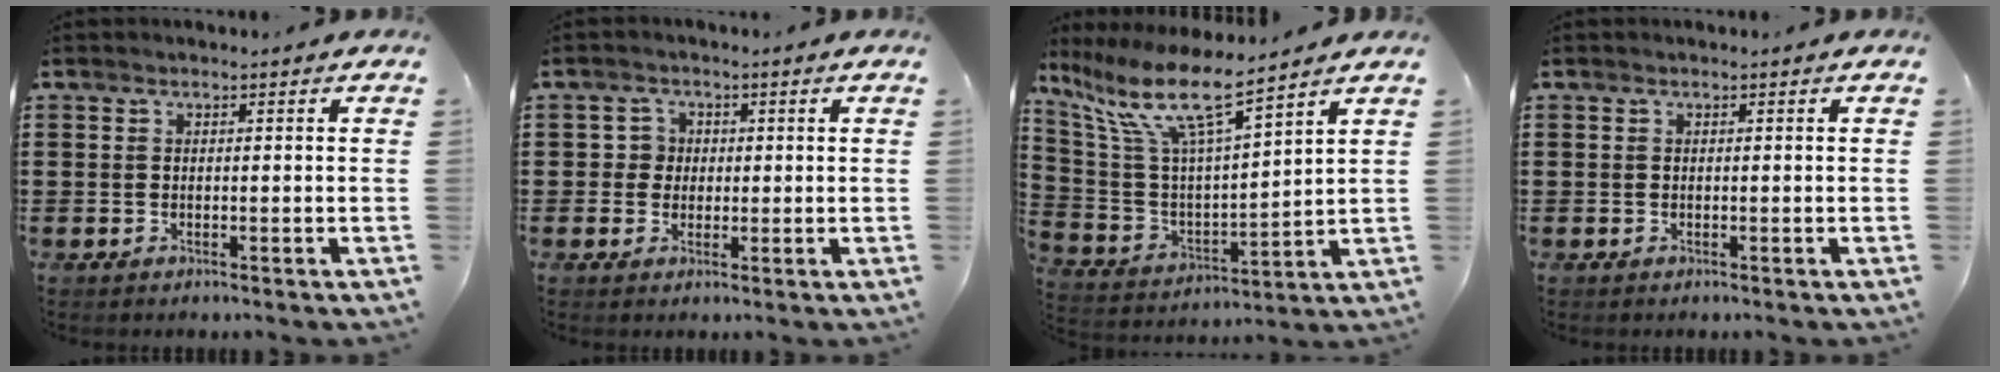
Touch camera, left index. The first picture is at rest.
{"total": 2.6, "force": [0.3, 2.5, 0.7], "torque": [-0.026, 0.009, 0.002]}
{"total": 11.3, "force": [8.1, 1.9, 7.7], "torque": [-0.184, -0.046, 0.135]}
{"total": 0.0}